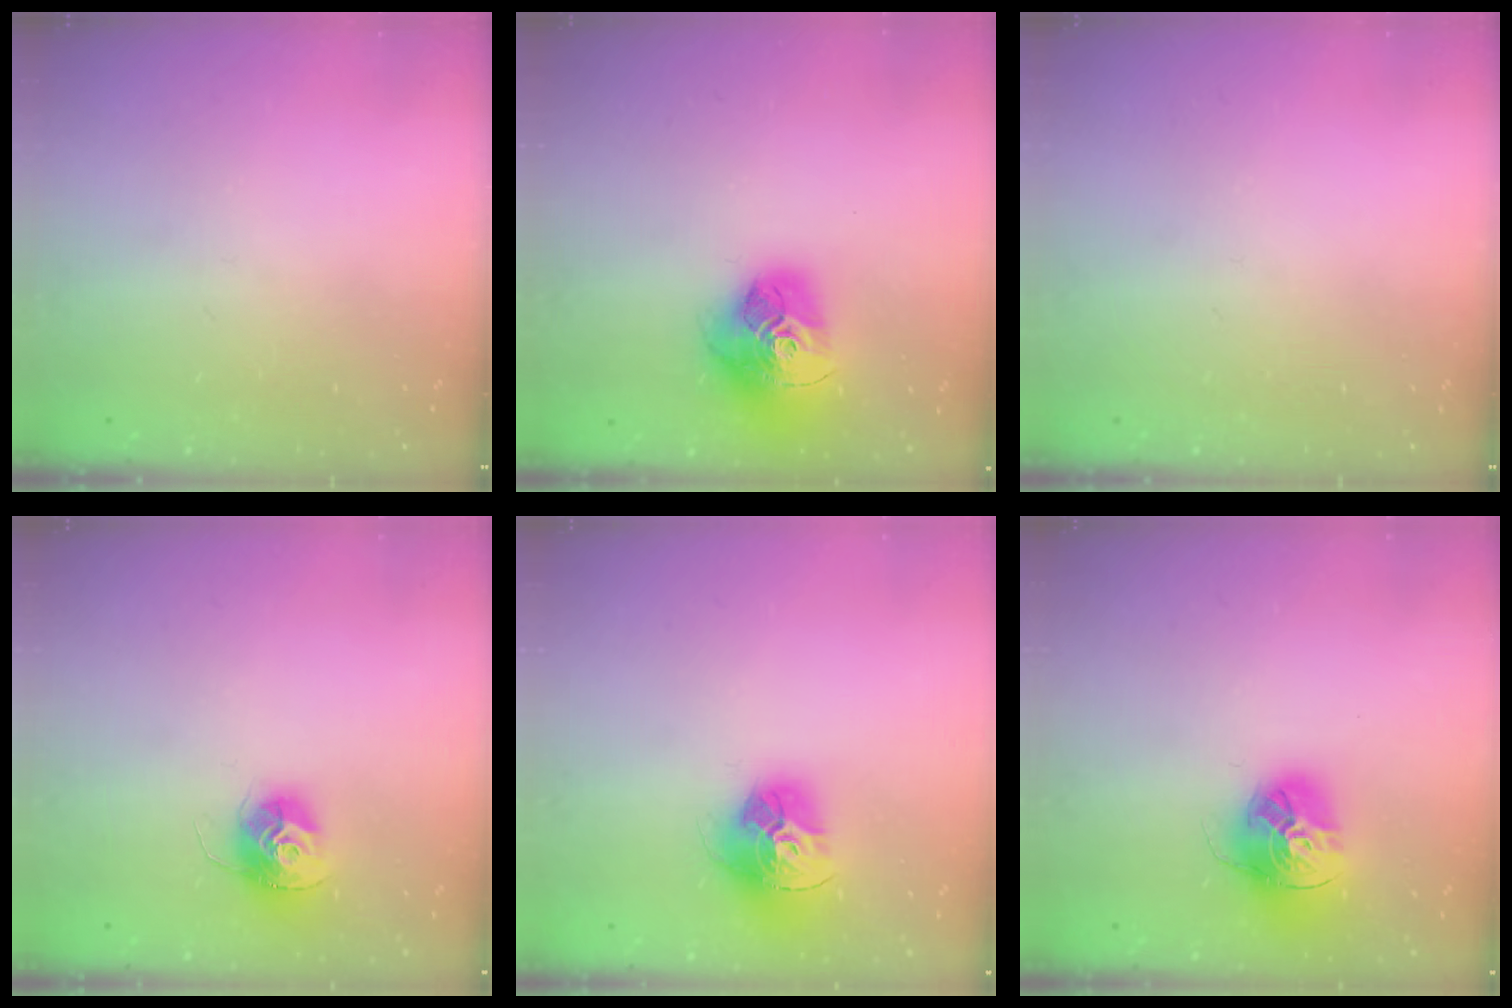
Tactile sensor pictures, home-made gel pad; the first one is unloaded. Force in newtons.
{"total": 18.4, "press": 18.3, "slide": 2.0}
{"total": 0.0}
{"total": 12.1, "press": 12.1, "slide": 1.1}
{"total": 15.7, "press": 15.6, "slide": 1.7}
{"total": 16.2, "press": 16.1, "slide": 1.8}